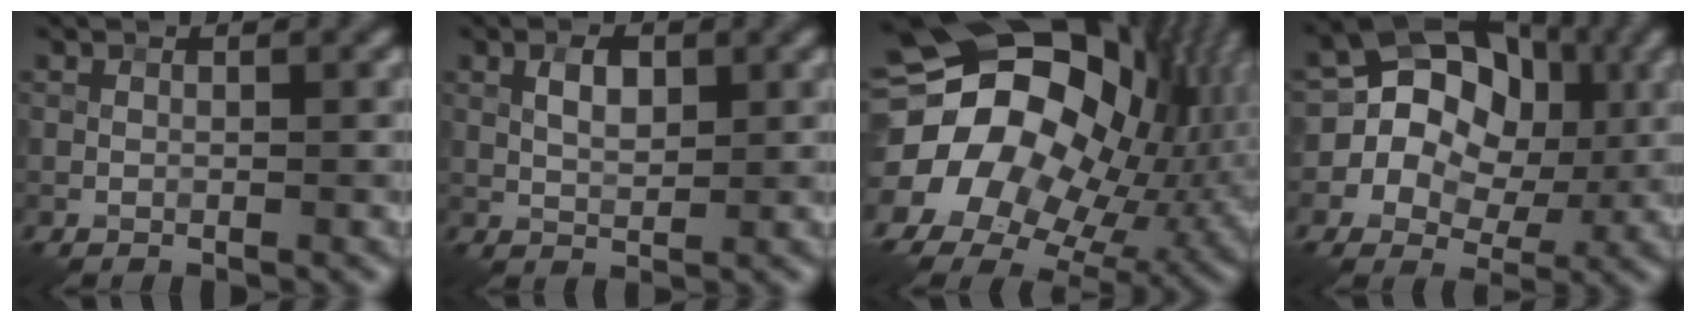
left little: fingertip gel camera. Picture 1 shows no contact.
{"total": 2.5, "force": [0.8, 1.3, 2.0], "torque": [-0.037, 0.002, 0.013]}
{"total": 22.0, "force": [0.6, 17.8, 13.0], "torque": [-0.236, 0.010, -0.004]}
{"total": 13.0, "force": [2.0, 10.8, 7.0], "torque": [-0.100, 0.046, -0.006]}